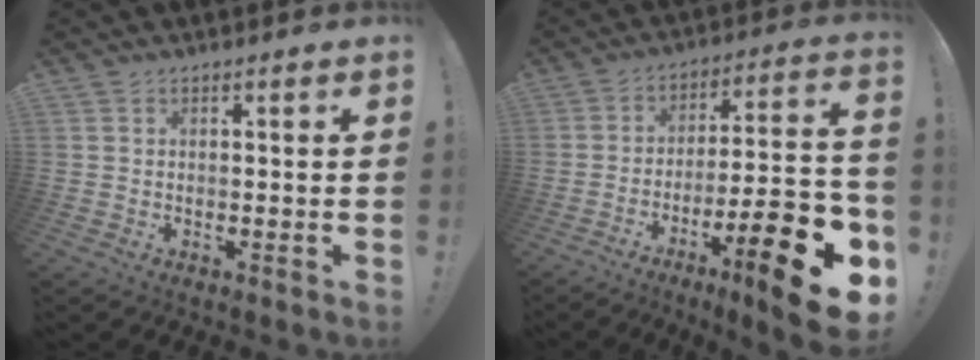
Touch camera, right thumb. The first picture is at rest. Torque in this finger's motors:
{"motor_torque": [2.74, 2.01, 1.39, -0.21, 0.16]}